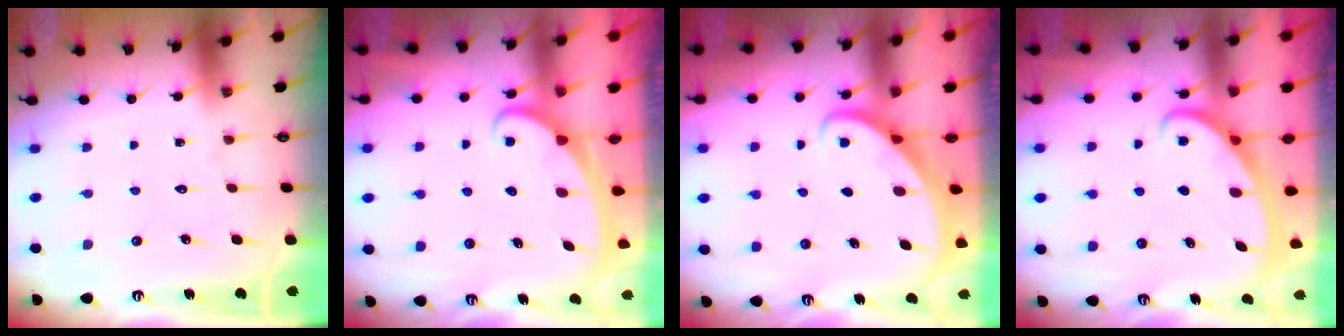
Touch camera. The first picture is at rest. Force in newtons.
{"total": 2.6, "press": 2.6, "slide": 0.4}
{"total": 2.5, "press": 2.5, "slide": 0.3}
{"total": 2.7, "press": 2.6, "slide": 0.4}